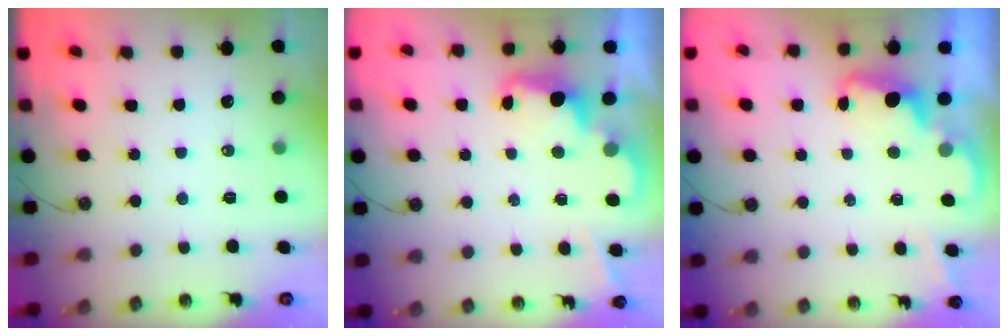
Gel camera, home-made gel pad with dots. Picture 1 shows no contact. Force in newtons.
{"total": 2.5, "press": 2.5, "slide": 0.5}
{"total": 2.0, "press": 1.9, "slide": 0.6}